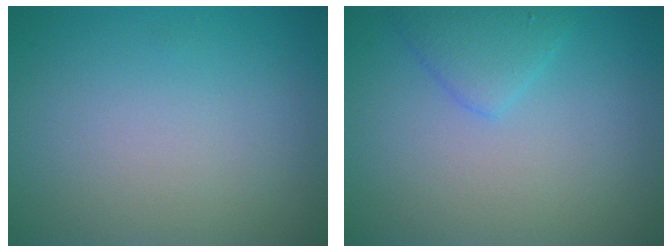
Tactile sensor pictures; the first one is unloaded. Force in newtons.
{"total": 2.2, "press": 2.2, "slide": 0.2}